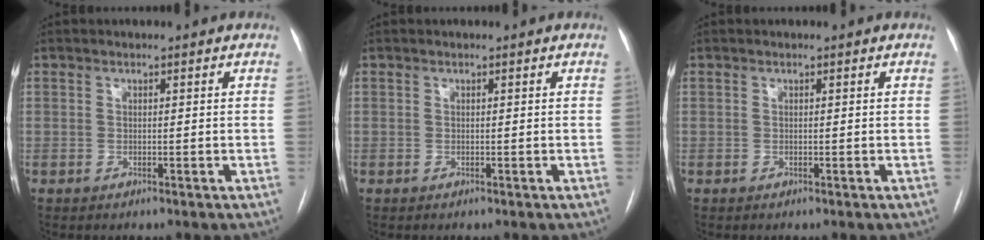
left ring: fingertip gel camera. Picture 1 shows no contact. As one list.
[{"total": 0.0}, {"total": 0.0}]